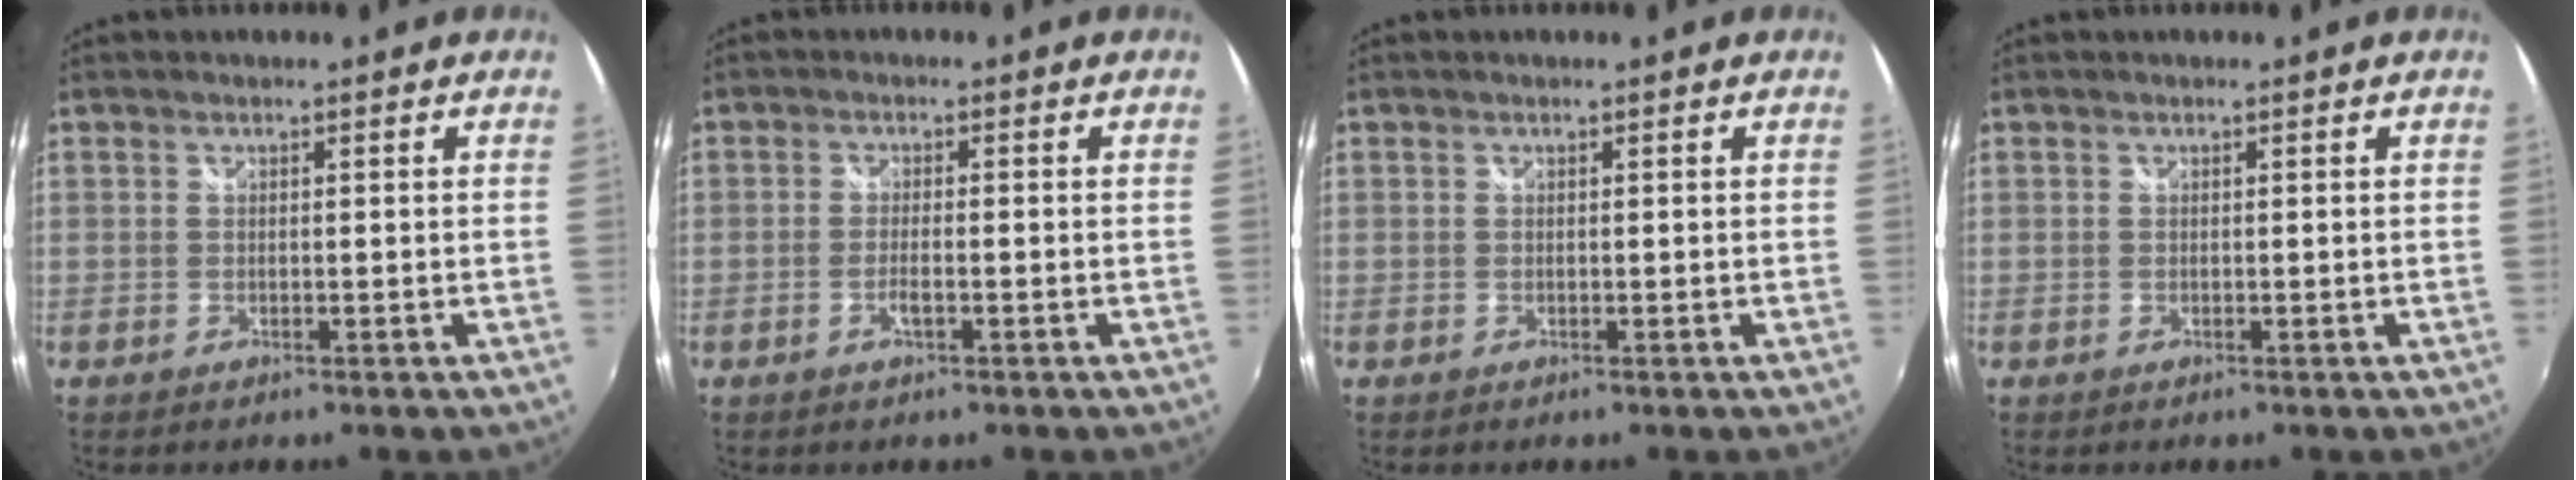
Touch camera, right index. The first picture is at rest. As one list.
[{"total": 2.5, "force": [-1.1, 0.5, 2.2], "torque": [-0.047, -0.001, -0.021]}, {"total": 0.0}, {"total": 0.0}]